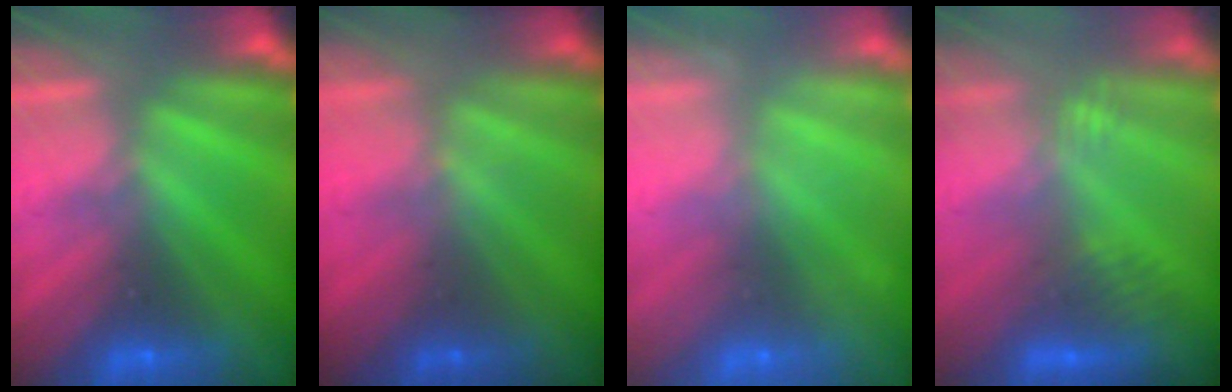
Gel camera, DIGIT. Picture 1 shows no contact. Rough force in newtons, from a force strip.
{"total": 1.5}
{"total": 2.4}
{"total": 2.7}